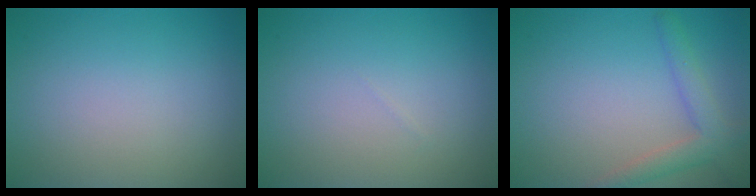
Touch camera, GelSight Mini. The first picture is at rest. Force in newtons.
{"total": 0.0}
{"total": 2.9, "press": 2.9, "slide": 0.2}